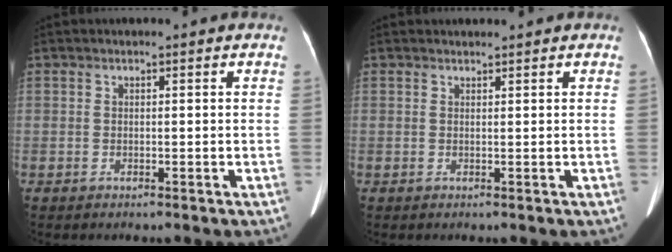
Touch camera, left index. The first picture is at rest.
{"total": 0.8, "force": [0.7, 0.0, 0.0], "torque": [-0.004, 0.006, 0.015]}